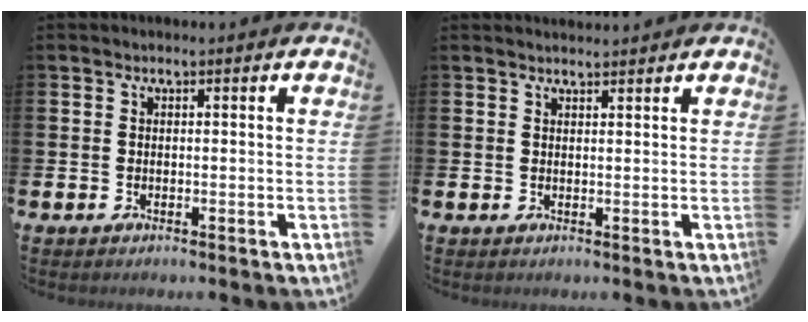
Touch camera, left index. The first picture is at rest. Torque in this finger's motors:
{"motor_torque": [0.86, -1.28, 0.10, 0.08]}